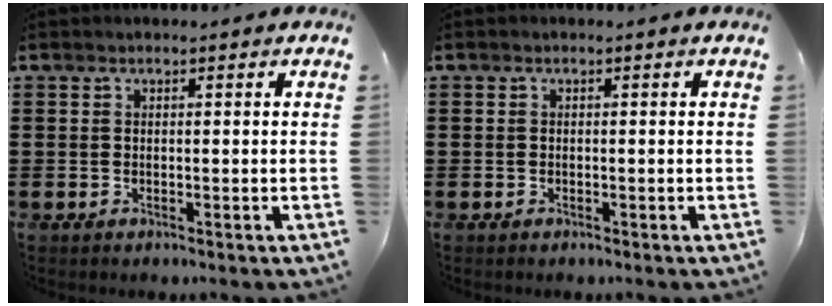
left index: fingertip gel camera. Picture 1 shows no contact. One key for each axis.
{"total": 0.0}